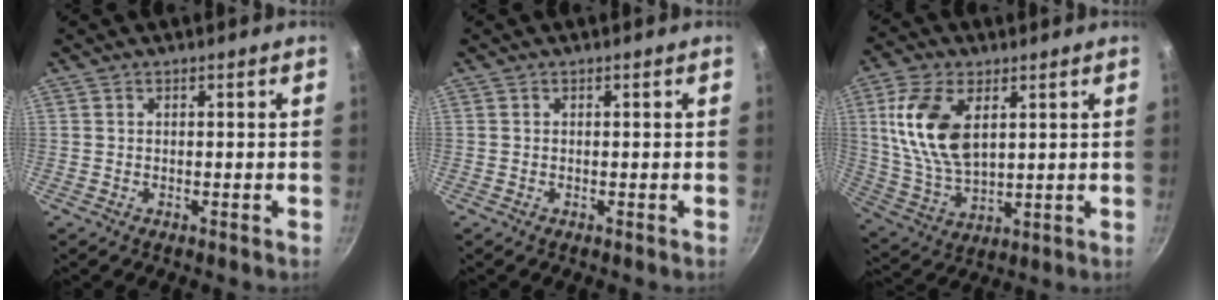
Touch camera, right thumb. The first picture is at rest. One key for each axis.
{"total": 0.0}
{"total": 14.8, "fx": 4.2, "fy": 8.2, "fz": 11.5, "tx": -0.215, "ty": -0.015, "tz": 0.092}